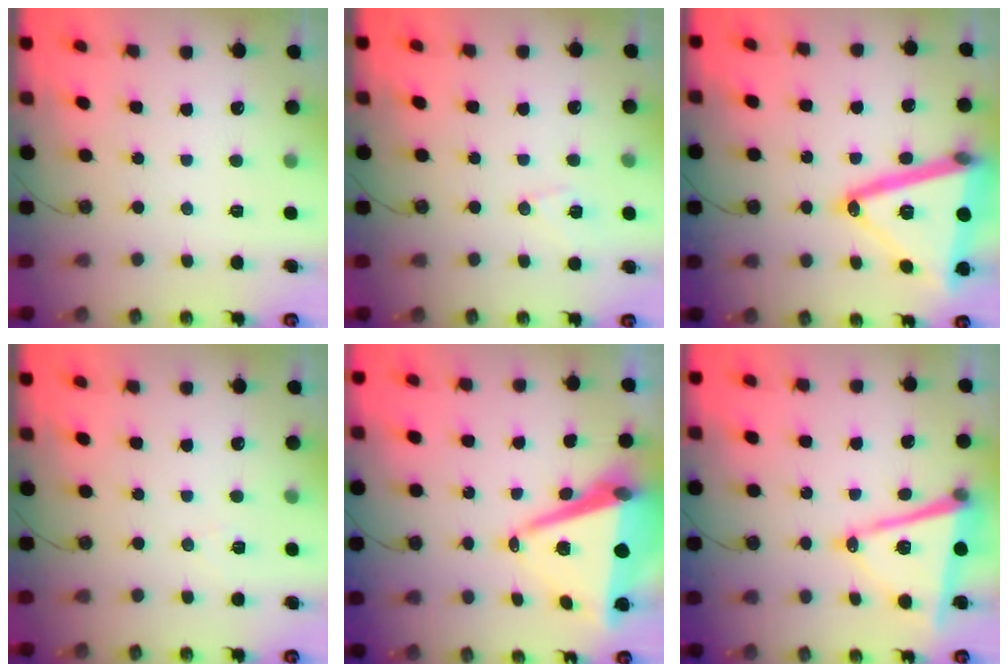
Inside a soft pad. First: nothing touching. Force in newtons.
{"total": 6.7, "press": 6.4, "slide": 2.0}
{"total": 26.8, "press": 26.5, "slide": 3.9}
{"total": 5.9, "press": 5.7, "slide": 1.5}
{"total": 13.0, "press": 12.3, "slide": 4.1}
{"total": 13.7, "press": 13.1, "slide": 3.9}